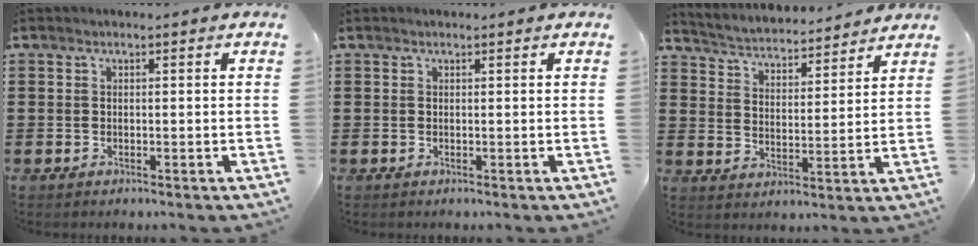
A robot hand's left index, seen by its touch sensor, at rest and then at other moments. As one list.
[{"total": 0.0}, {"total": 3.4, "force": [3.4, -0.1, 0.1], "torque": [-0.023, -0.031, 0.051]}]